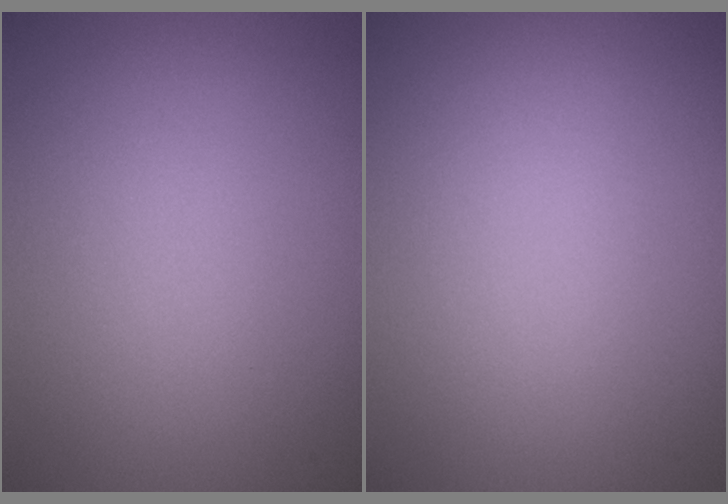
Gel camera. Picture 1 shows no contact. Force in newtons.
{"total": 0.0}